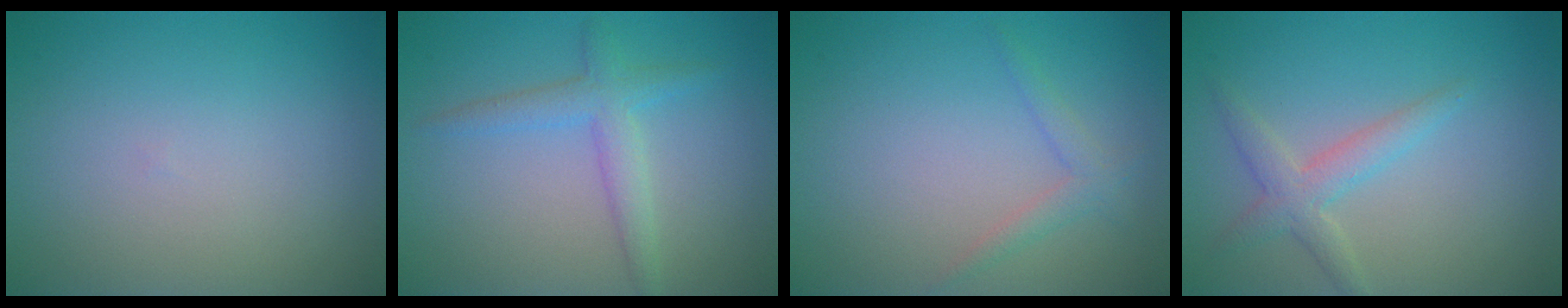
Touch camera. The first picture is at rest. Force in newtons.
{"total": 2.7, "press": 2.7, "slide": 0.2}
{"total": 1.4, "press": 1.4, "slide": 0.1}
{"total": 2.5, "press": 2.5, "slide": 0.1}